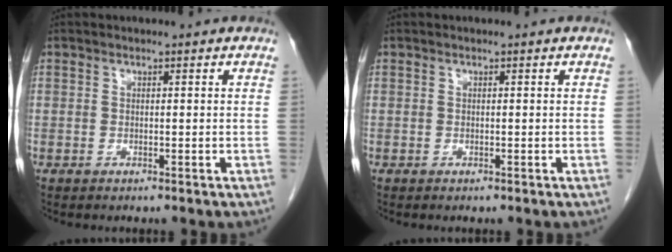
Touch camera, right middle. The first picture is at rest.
{"total": 0.0}